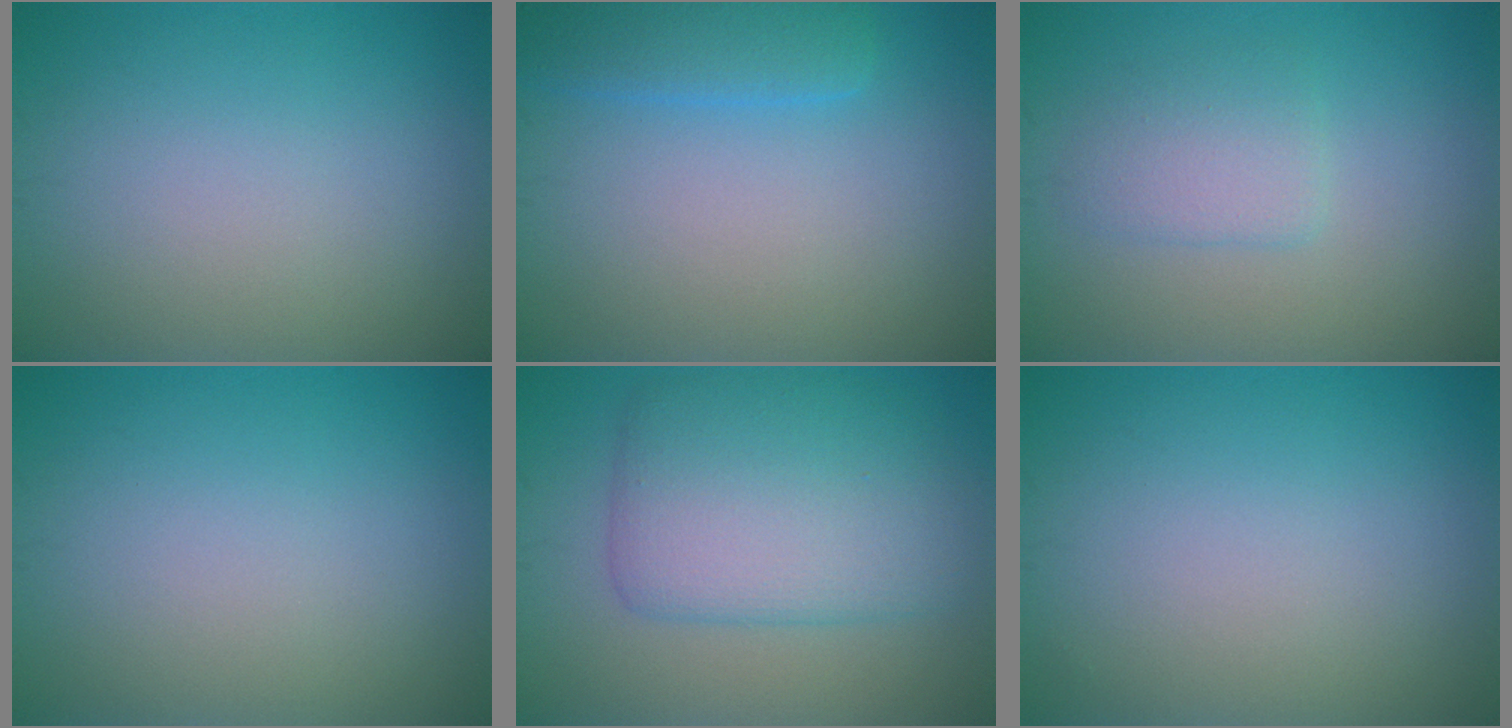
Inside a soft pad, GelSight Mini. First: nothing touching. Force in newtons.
{"total": 3.3, "press": 3.3, "slide": 0.2}
{"total": 2.4, "press": 2.3, "slide": 0.5}
{"total": 0.0}
{"total": 7.3, "press": 7.3, "slide": 0.1}
{"total": 0.0}